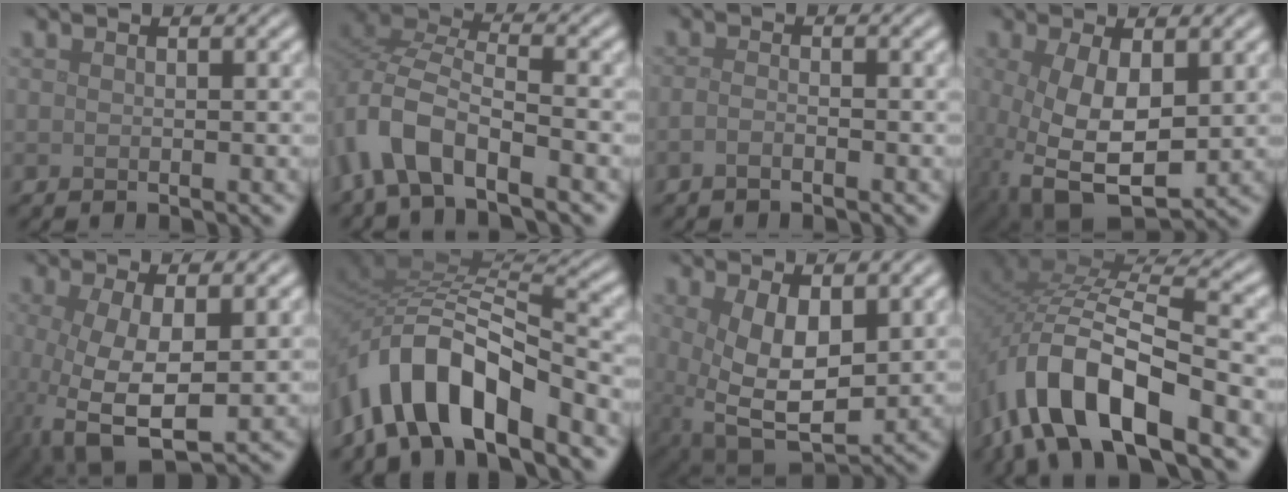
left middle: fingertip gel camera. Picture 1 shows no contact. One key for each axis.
{"total": 7.4, "fx": -4.4, "fy": 3.2, "fz": 5.0, "tx": -0.101, "ty": 0.006, "tz": -0.096}
{"total": 1.1, "fx": -0.8, "fy": 0.3, "fz": 0.7, "tx": -0.017, "ty": 0.000, "tz": -0.018}
{"total": 8.0, "fx": -1.0, "fy": 4.4, "fz": 6.6, "tx": -0.154, "ty": -0.026, "tz": -0.005}
{"total": 7.4, "fx": -1.2, "fy": 3.4, "fz": 6.5, "tx": -0.153, "ty": -0.022, "tz": -0.012}
{"total": 10.3, "fx": -5.7, "fy": 4.3, "fz": 7.4, "tx": -0.123, "ty": 0.015, "tz": -0.114}
{"total": 7.2, "fx": 0.8, "fy": 3.7, "fz": 6.1, "tx": -0.130, "ty": -0.017, "tz": 0.022}
{"total": 12.6, "fx": -6.1, "fy": 5.5, "fz": 9.6, "tx": -0.186, "ty": -0.003, "tz": -0.115}